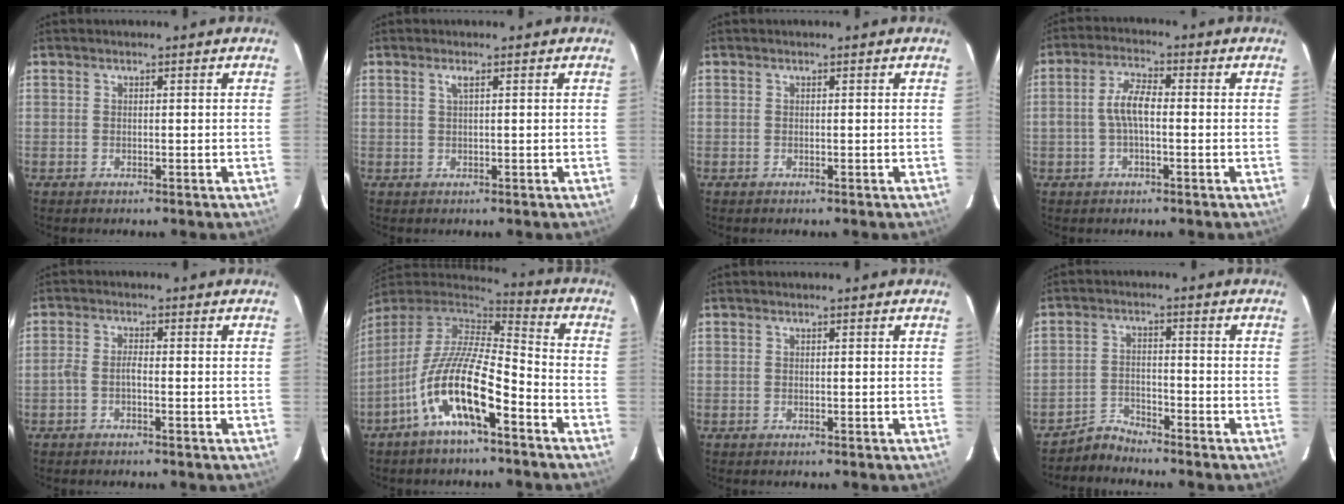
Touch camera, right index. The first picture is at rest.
{"total": 1.1, "force": [0.4, -0.2, 1.0], "torque": [-0.018, 0.002, 0.007]}
{"total": 0.0}
{"total": 5.1, "force": [-0.7, 1.8, 4.8], "torque": [-0.100, 0.014, -0.014]}
{"total": 1.9, "force": [-1.2, 0.4, 1.5], "torque": [-0.038, 0.007, -0.028]}
{"total": 15.9, "force": [-7.9, 4.4, 13.0], "torque": [-0.251, -0.011, -0.153]}
{"total": 0.0}
{"total": 3.8, "force": [-3.8, 0.4, -0.7], "torque": [0.009, 0.011, -0.071]}